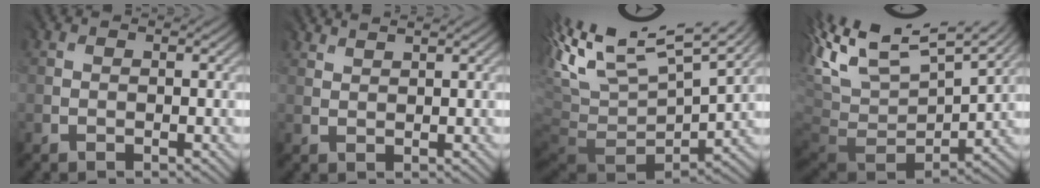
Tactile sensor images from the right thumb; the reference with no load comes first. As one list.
[{"total": 1.6, "force": [1.5, -0.3, -0.3], "torque": [0.002, 0.000, 0.034]}, {"total": 12.0, "force": [4.8, 6.1, 9.2], "torque": [-0.194, 0.010, 0.118]}, {"total": 10.8, "force": [4.4, 6.1, 7.7], "torque": [-0.190, -0.003, 0.094]}]